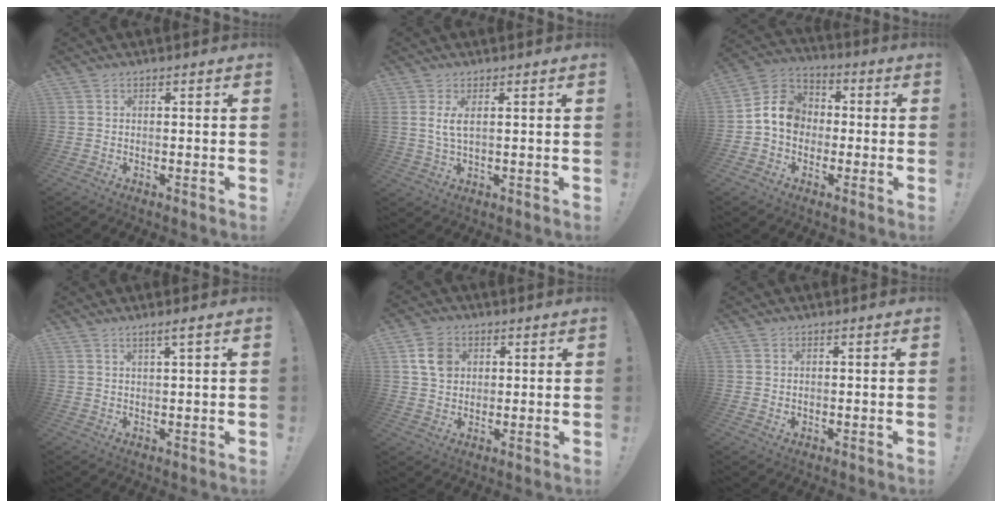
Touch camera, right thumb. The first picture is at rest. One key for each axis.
{"total": 4.2, "fx": 1.6, "fy": 1.3, "fz": 3.7, "tx": -0.064, "ty": -0.004, "tz": 0.027}
{"total": 11.0, "fx": -0.6, "fy": 9.4, "fz": 5.8, "tx": -0.083, "ty": 0.019, "tz": -0.003}
{"total": 2.6, "fx": 1.6, "fy": -0.1, "fz": 2.1, "tx": -0.038, "ty": -0.003, "tz": 0.026}
{"total": 8.0, "fx": 2.5, "fy": 6.4, "fz": 4.2, "tx": -0.058, "ty": 0.007, "tz": 0.050}
{"total": 1.0, "fx": 0.5, "fy": 0.9, "fz": 0.0, "tx": 0.004, "ty": 0.000, "tz": 0.007}